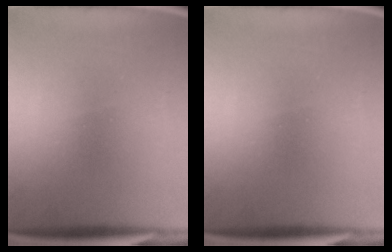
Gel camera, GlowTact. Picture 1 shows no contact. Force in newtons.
{"total": 0.0}